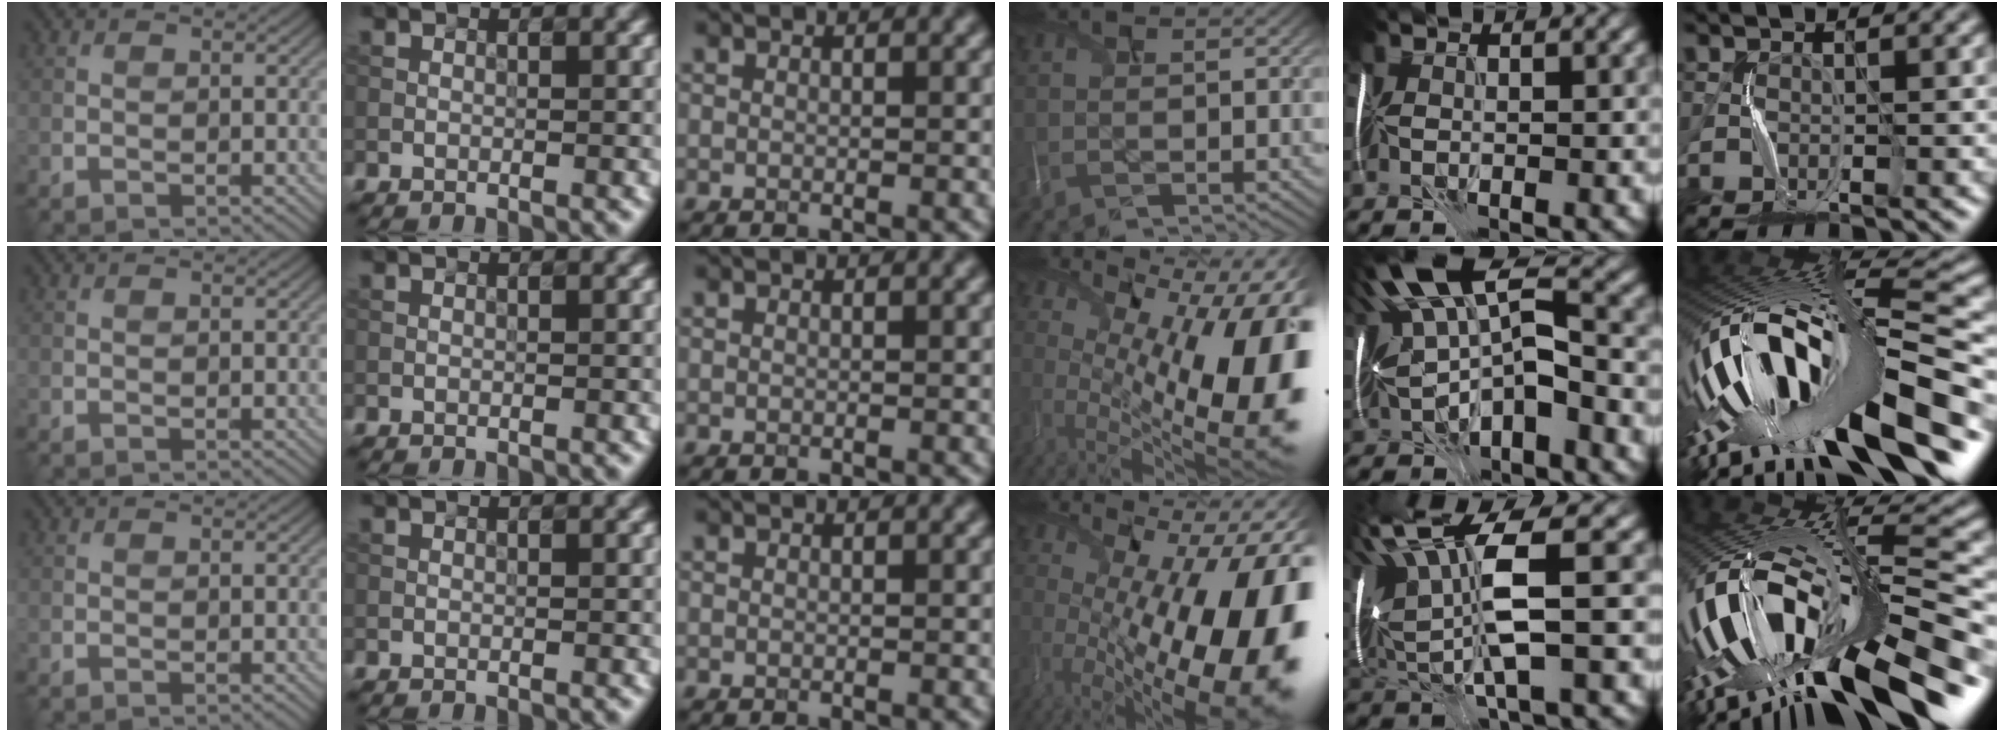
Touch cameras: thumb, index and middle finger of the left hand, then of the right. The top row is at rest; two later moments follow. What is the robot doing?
{"motion": "shake", "object": "plastic piggy bank"}